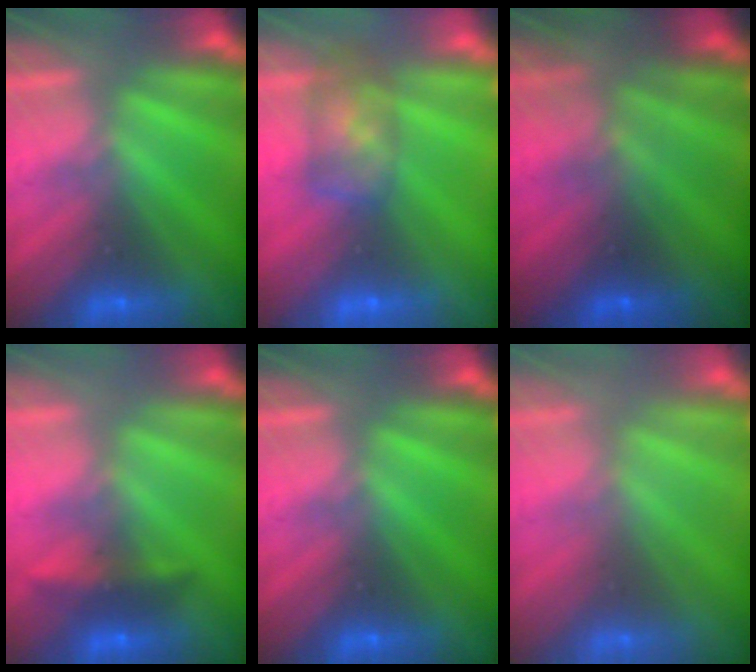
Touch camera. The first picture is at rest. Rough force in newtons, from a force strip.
{"total": 5.9}
{"total": 7.3}
{"total": 4.3}
{"total": 0.0}
{"total": 2.7}